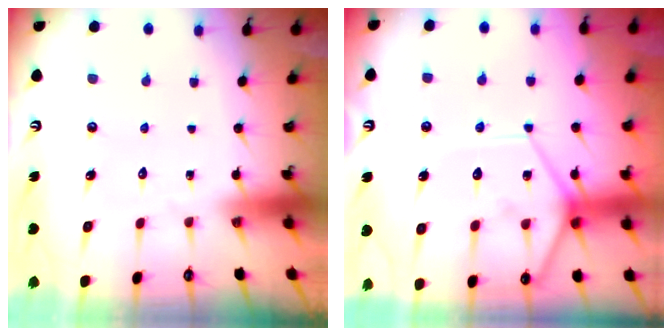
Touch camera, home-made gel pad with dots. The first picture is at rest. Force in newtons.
{"total": 13.8, "press": 13.7, "slide": 1.7}